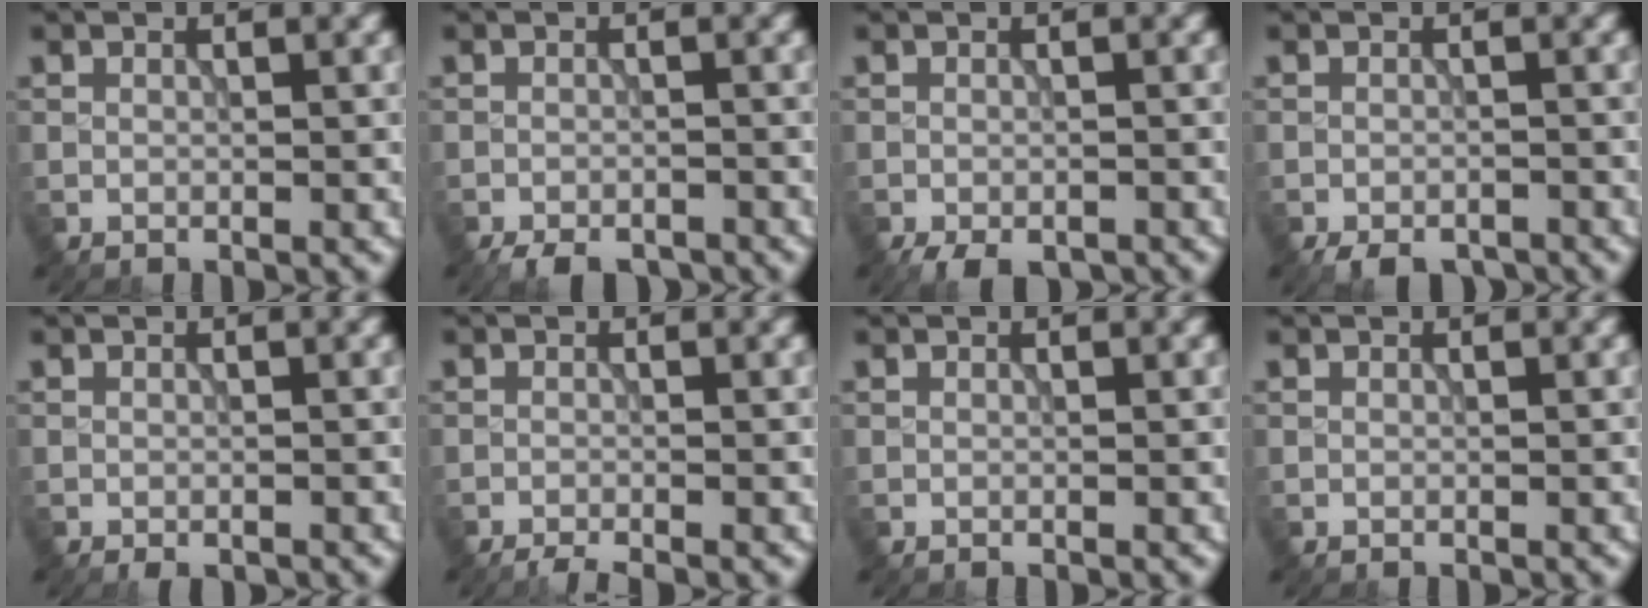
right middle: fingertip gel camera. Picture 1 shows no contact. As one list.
[{"total": 3.8, "force": [-3.3, 1.3, 1.5], "torque": [-0.025, -0.011, -0.055]}, {"total": 3.1, "force": [-2.4, 1.1, 1.6], "torque": [-0.025, -0.010, -0.037]}, {"total": 3.3, "force": [-2.8, 1.2, 1.4], "torque": [-0.019, -0.008, -0.046]}, {"total": 1.2, "force": [-0.9, 0.4, 0.7], "torque": [-0.009, -0.005, -0.011]}, {"total": 1.6, "force": [-1.3, 0.2, 0.8], "torque": [-0.010, -0.004, -0.028]}, {"total": 0.0}, {"total": 0.0}]